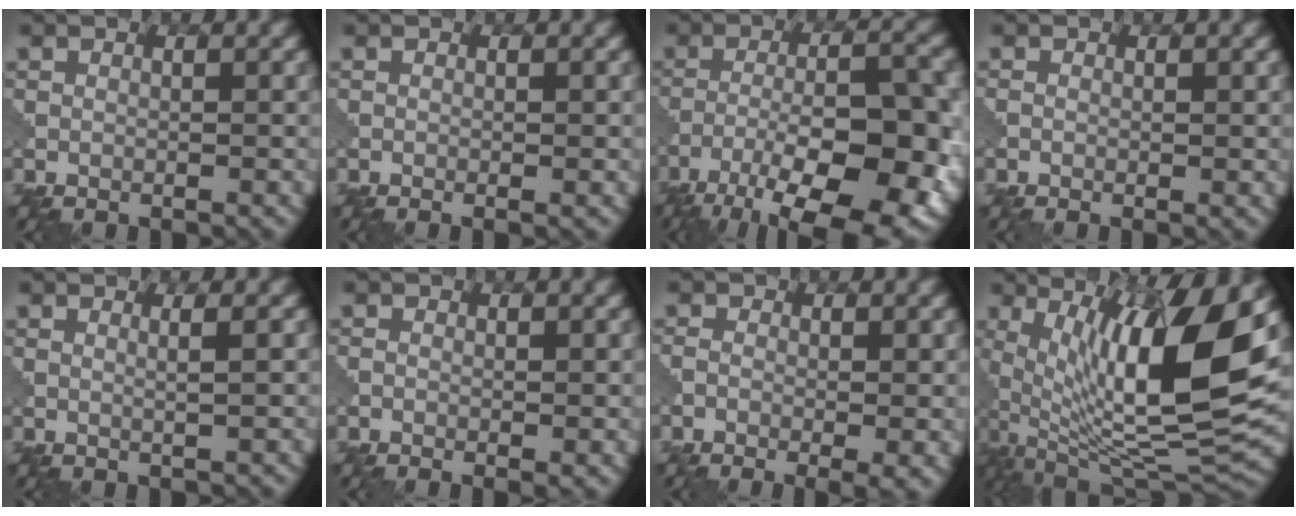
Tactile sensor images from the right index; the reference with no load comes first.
{"total": 0.9, "force": [-0.2, 0.3, 0.8], "torque": [-0.001, 0.000, -0.006]}
{"total": 14.9, "force": [-8.5, 5.4, 11.0], "torque": [-0.169, -0.003, -0.126]}
{"total": 0.7, "force": [-0.2, 0.3, 0.6], "torque": [-0.010, -0.001, 0.000]}
{"total": 1.5, "force": [0.5, 0.6, 1.3], "torque": [-0.009, 0.012, -0.014]}
{"total": 1.4, "force": [-0.4, 0.6, 1.2], "torque": [-0.023, -0.003, -0.002]}
{"total": 3.9, "force": [-1.5, 1.6, 3.2], "torque": [-0.044, -0.004, -0.012]}
{"total": 13.5, "force": [3.1, 3.9, 12.5], "torque": [-0.207, -0.004, 0.061]}